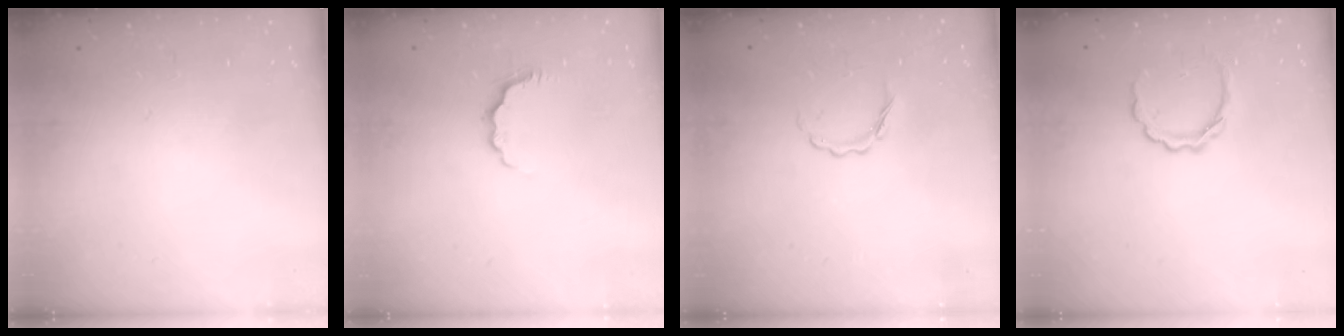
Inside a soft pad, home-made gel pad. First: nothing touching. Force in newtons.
{"total": 4.2, "press": 4.1, "slide": 0.9}
{"total": 3.7, "press": 3.6, "slide": 0.7}
{"total": 4.9, "press": 4.9, "slide": 0.7}